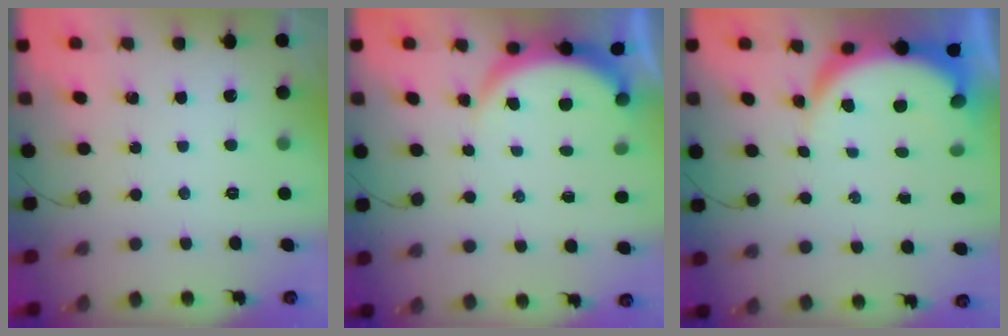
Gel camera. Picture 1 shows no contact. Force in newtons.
{"total": 4.5, "press": 4.4, "slide": 0.5}
{"total": 8.9, "press": 8.9, "slide": 1.0}